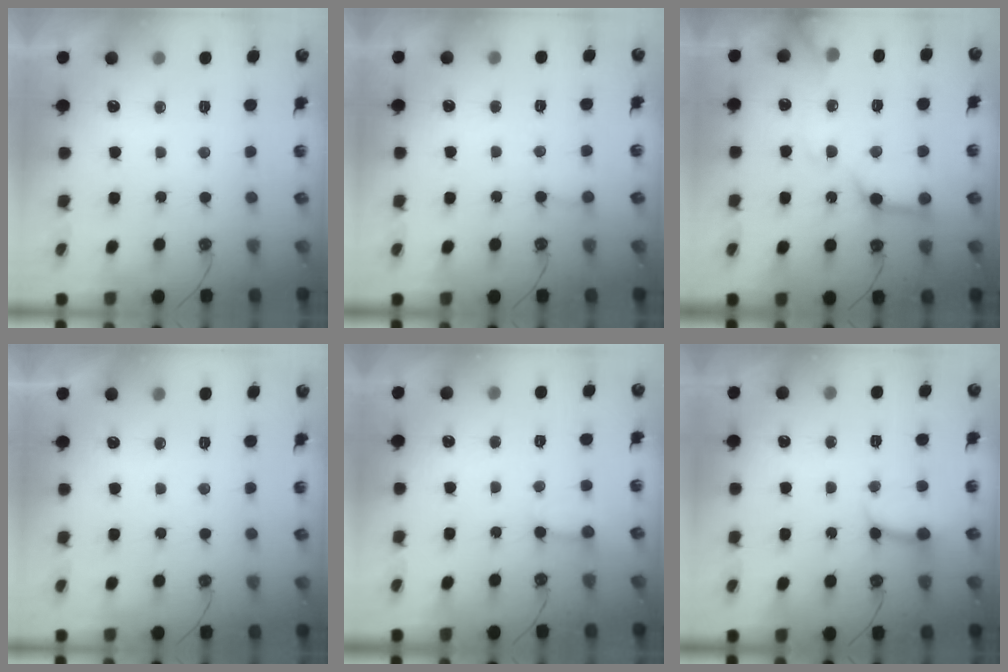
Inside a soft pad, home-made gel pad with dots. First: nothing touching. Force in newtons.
{"total": 3.8, "press": 3.8, "slide": 0.3}
{"total": 13.9, "press": 13.8, "slide": 1.6}
{"total": 0.0}
{"total": 2.7, "press": 2.7, "slide": 0.5}
{"total": 7.2, "press": 7.2, "slide": 0.8}